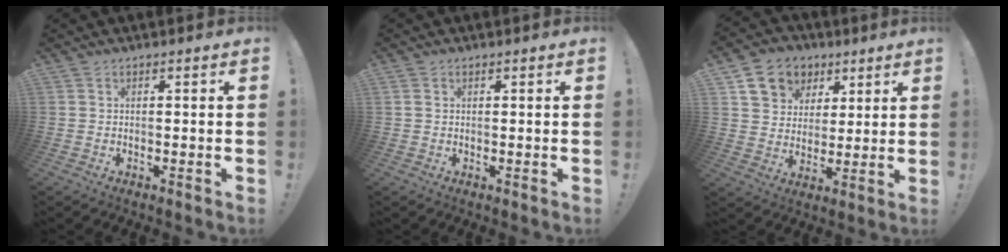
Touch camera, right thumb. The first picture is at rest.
{"total": 1.1, "force": [0.5, 0.8, 0.5], "torque": [-0.009, 0.003, 0.009]}
{"total": 12.6, "force": [6.3, 10.0, 4.5], "torque": [-0.063, -0.028, 0.127]}